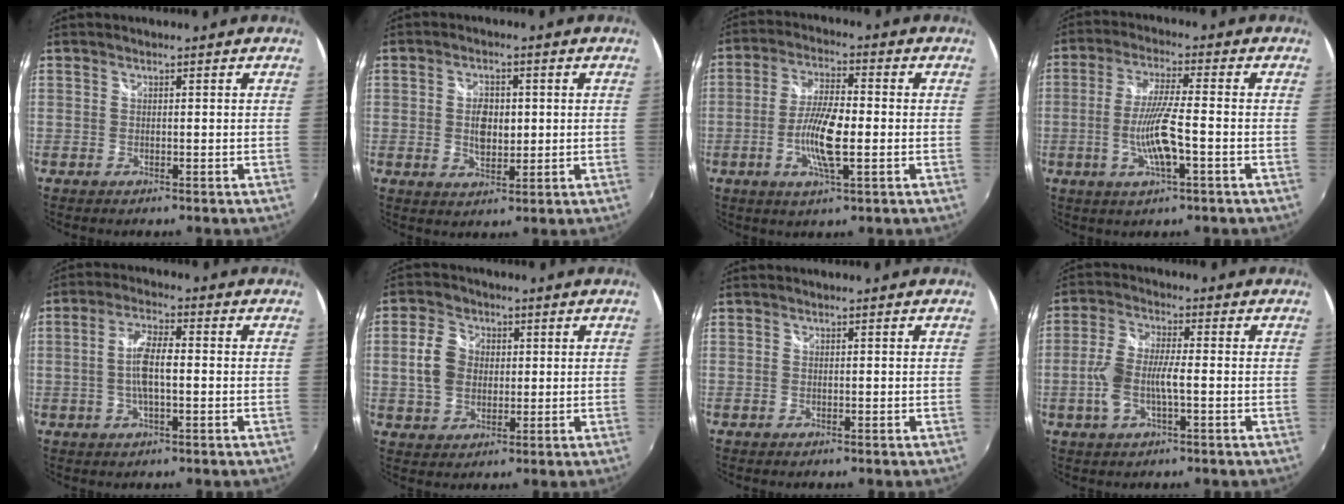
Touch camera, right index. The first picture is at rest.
{"total": 5.4, "force": [0.3, 3.2, 4.3], "torque": [-0.077, 0.003, 0.005]}
{"total": 9.3, "force": [-2.2, 2.1, 8.8], "torque": [-0.174, -0.002, -0.045]}
{"total": 9.0, "force": [-2.7, 0.8, 8.6], "torque": [-0.168, -0.007, -0.050]}
{"total": 6.6, "force": [-0.6, 1.9, 6.3], "torque": [-0.122, 0.006, -0.013]}
{"total": 7.3, "force": [0.7, 5.8, 4.4], "torque": [-0.093, 0.020, 0.014]}
{"total": 0.0}
{"total": 8.0, "force": [-1.8, 2.8, 7.3], "torque": [-0.157, 0.004, -0.035]}